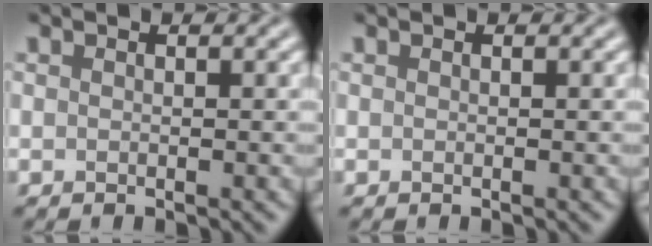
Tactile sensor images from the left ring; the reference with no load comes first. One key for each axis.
{"total": 0.0}